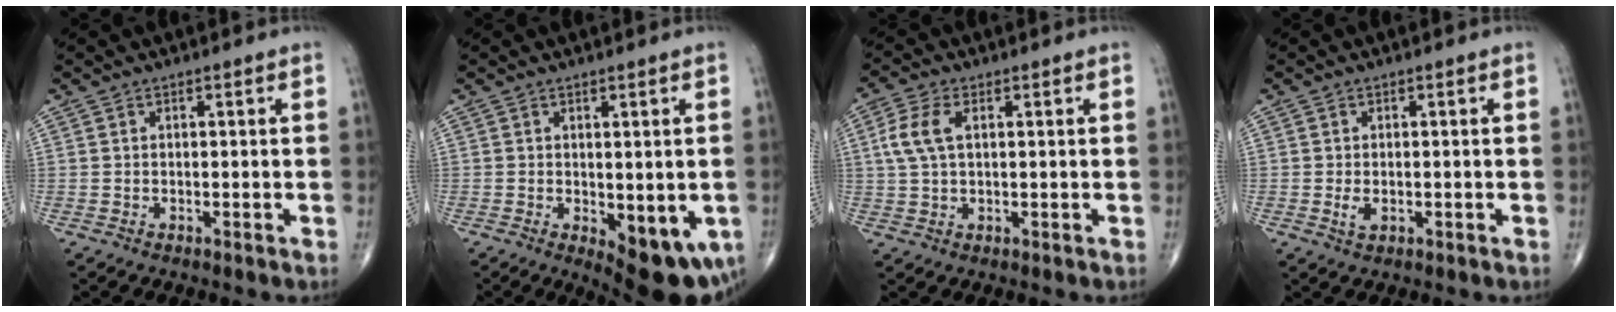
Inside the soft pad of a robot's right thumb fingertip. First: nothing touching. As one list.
[{"total": 11.3, "force": [-3.3, 4.9, 9.6], "torque": [-0.099, -0.011, -0.030]}, {"total": 6.1, "force": [1.4, 3.2, 4.9], "torque": [-0.123, 0.013, 0.028]}, {"total": 2.3, "force": [-0.4, 1.3, 1.9], "torque": [-0.037, -0.005, -0.005]}]